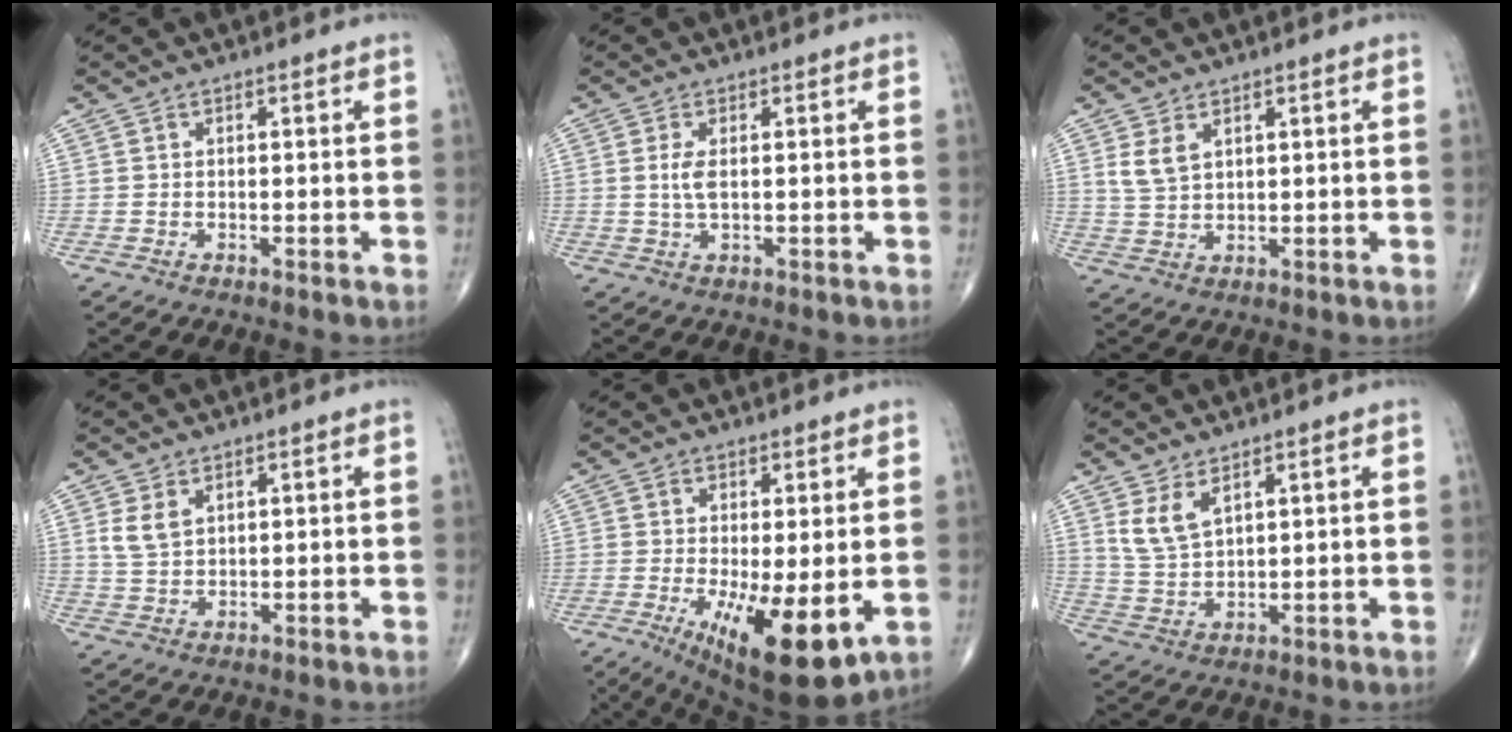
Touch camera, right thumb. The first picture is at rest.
{"total": 3.1, "force": [0.4, 1.1, 2.8], "torque": [-0.068, -0.003, 0.011]}
{"total": 4.0, "force": [1.9, 2.4, 2.6], "torque": [-0.050, -0.007, 0.046]}
{"total": 3.9, "force": [1.8, 2.4, 2.5], "torque": [-0.048, -0.006, 0.043]}
{"total": 13.4, "force": [-3.3, 4.3, 12.2], "torque": [-0.197, -0.027, -0.037]}
{"total": 5.4, "force": [3.2, 2.5, 3.6], "torque": [-0.070, -0.021, 0.073]}